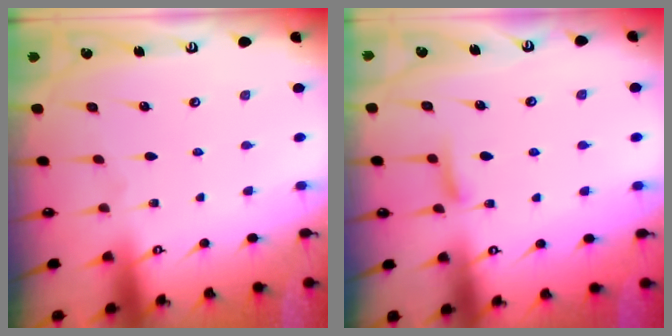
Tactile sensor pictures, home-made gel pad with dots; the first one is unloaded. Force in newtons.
{"total": 5.5, "press": 5.4, "slide": 0.8}